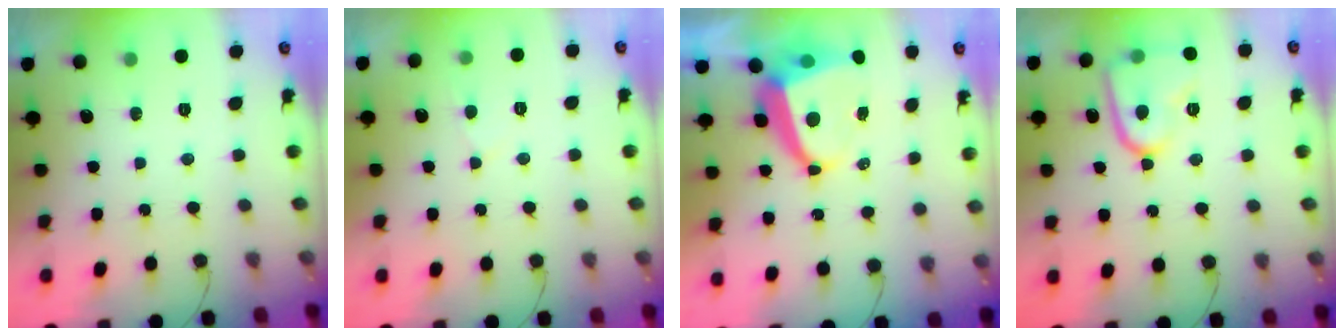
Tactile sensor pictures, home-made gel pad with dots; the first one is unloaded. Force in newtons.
{"total": 2.7, "press": 2.7, "slide": 0.3}
{"total": 8.6, "press": 8.5, "slide": 1.0}
{"total": 12.5, "press": 12.4, "slide": 1.2}